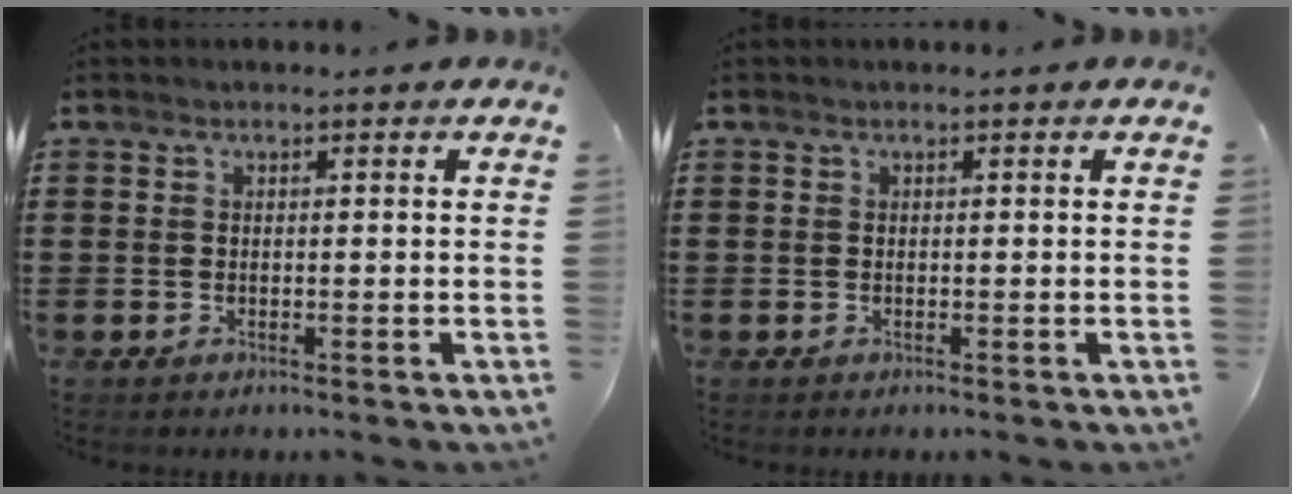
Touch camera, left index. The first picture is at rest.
{"total": 0.0}